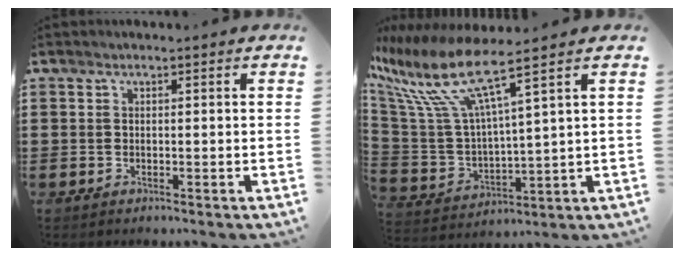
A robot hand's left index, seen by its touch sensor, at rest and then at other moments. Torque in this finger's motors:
{"motor_torque": [2.14, 0.00, 0.63, 0.21]}